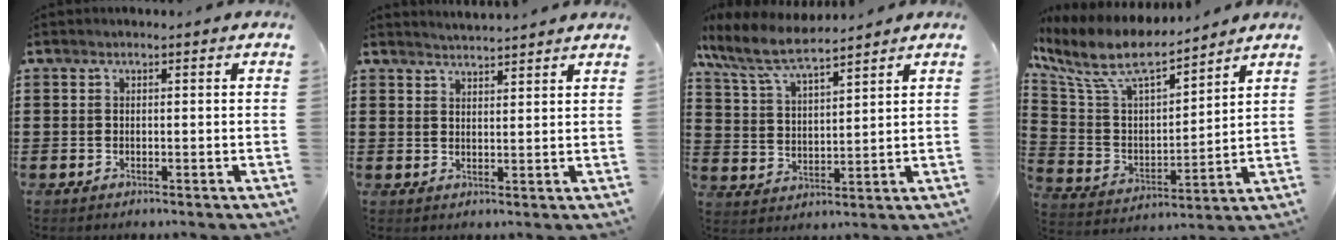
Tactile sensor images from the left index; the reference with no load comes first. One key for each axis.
{"total": 2.6, "fx": 2.6, "fy": -0.5, "fz": -0.1, "tx": -0.004, "ty": -0.008, "tz": 0.048}
{"total": 7.8, "fx": 6.8, "fy": 1.2, "fz": 3.8, "tx": -0.098, "ty": -0.025, "tz": 0.121}
{"total": 10.2, "fx": 8.0, "fy": 3.0, "fz": 5.6, "tx": -0.142, "ty": -0.039, "tz": 0.139}